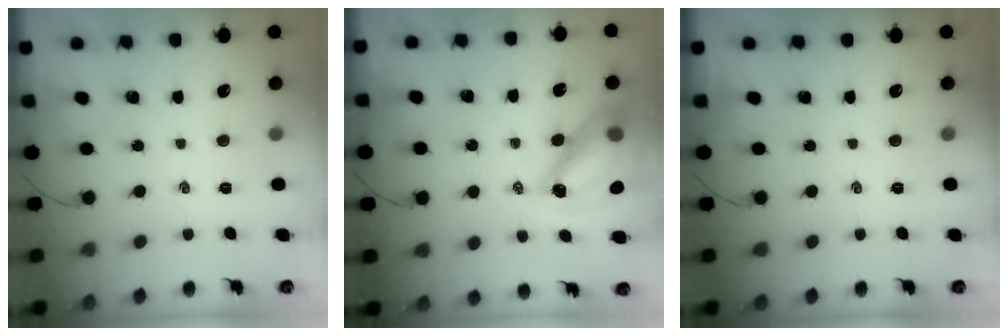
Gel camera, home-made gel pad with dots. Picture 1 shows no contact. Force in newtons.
{"total": 14.2, "press": 13.6, "slide": 3.9}
{"total": 0.0}